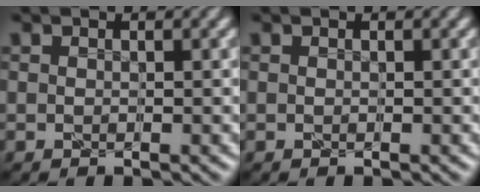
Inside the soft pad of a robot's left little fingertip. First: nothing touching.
{"total": 0.0}